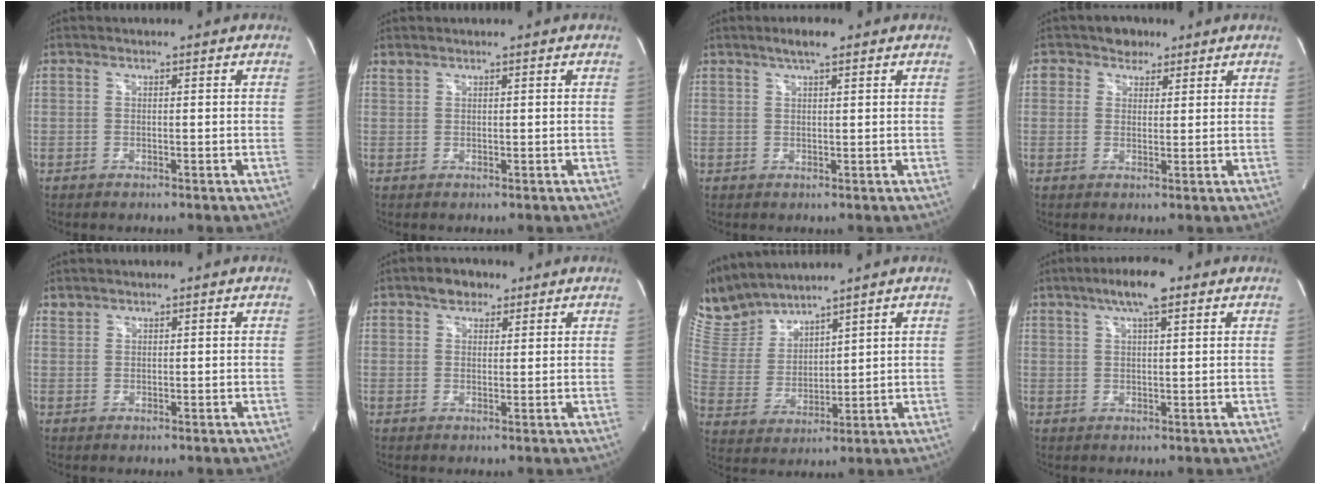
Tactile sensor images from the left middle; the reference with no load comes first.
{"total": 0.7, "force": [0.7, 0.1, 0.0], "torque": [-0.007, 0.005, 0.017]}
{"total": 3.1, "force": [2.2, 0.4, 2.2], "torque": [-0.047, 0.007, 0.037]}
{"total": 3.5, "force": [2.1, 2.7, 0.6], "torque": [-0.011, 0.007, 0.033]}
{"total": 1.0, "force": [0.9, 0.4, -0.1], "torque": [0.002, 0.004, 0.018]}
{"total": 3.5, "force": [2.3, 2.1, 1.5], "torque": [-0.026, 0.010, 0.038]}
{"total": 9.6, "force": [9.4, 1.2, 1.6], "torque": [-0.060, 0.015, 0.212]}
{"total": 6.4, "force": [3.9, 1.0, 4.9], "torque": [-0.094, 0.014, 0.065]}